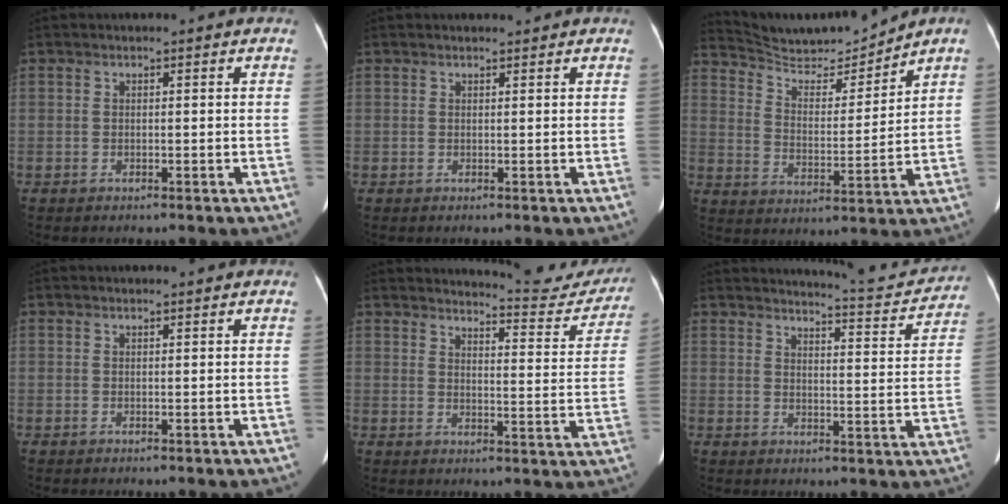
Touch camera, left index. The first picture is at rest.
{"total": 1.3, "force": [1.2, 0.2, 0.2], "torque": [-0.005, 0.006, 0.019]}
{"total": 10.6, "force": [10.5, 0.2, 1.6], "torque": [-0.034, -0.005, 0.191]}
{"total": 1.8, "force": [1.7, 0.2, 0.4], "torque": [-0.007, 0.010, 0.022]}
{"total": 13.3, "force": [13.1, 1.6, 1.7], "torque": [-0.004, -0.055, 0.143]}
{"total": 11.7, "force": [11.5, 0.5, 2.0], "torque": [-0.021, -0.030, 0.133]}